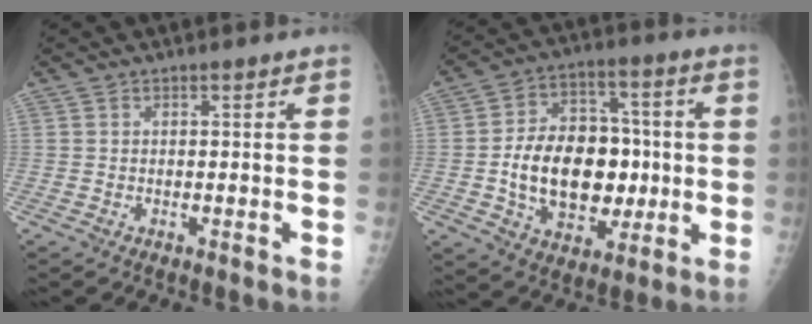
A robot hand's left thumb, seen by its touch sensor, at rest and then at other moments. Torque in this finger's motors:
{"motor_torque": [0.13, 0.42, 0.54, 0.10, 0.11]}